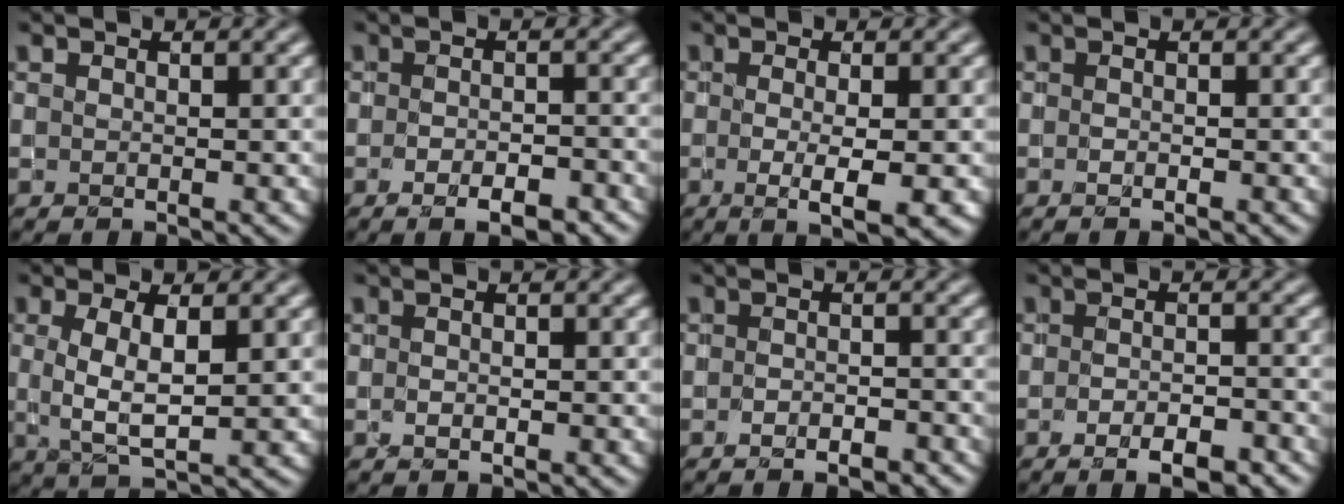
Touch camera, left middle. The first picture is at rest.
{"total": 3.4, "force": [-1.8, 1.3, 2.6], "torque": [-0.040, -0.001, -0.021]}
{"total": 3.8, "force": [-0.7, 0.8, 3.6], "torque": [-0.062, -0.012, -0.009]}
{"total": 0.6, "force": [-0.4, 0.1, 0.5], "torque": [-0.009, -0.002, -0.005]}
{"total": 3.9, "force": [0.5, 1.2, 3.7], "torque": [-0.077, -0.001, 0.012]}
{"total": 0.6, "force": [-0.2, 0.3, 0.4], "torque": [-0.013, -0.001, -0.002]}
{"total": 2.1, "force": [-1.4, 0.8, 1.3], "torque": [-0.016, 0.004, -0.020]}
{"total": 3.7, "force": [-2.1, 1.3, 2.8], "torque": [-0.042, 0.001, -0.026]}